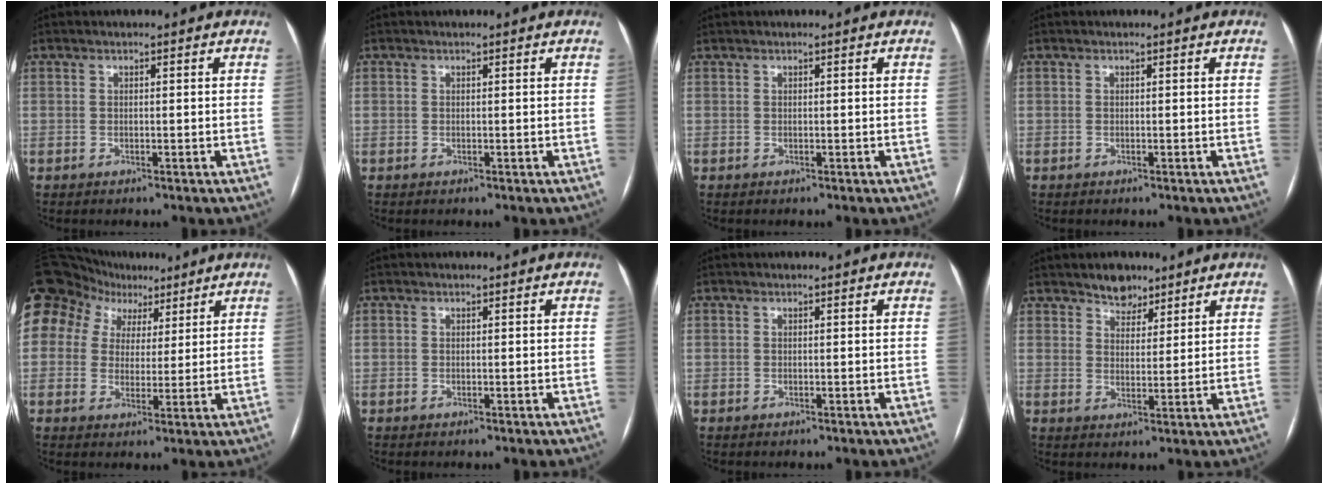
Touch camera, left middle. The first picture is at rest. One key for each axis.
{"total": 0.0}
{"total": 0.0}
{"total": 0.0}
{"total": 19.1, "fx": 10.3, "fy": 14.5, "fz": 6.8, "tx": -0.216, "ty": 0.081, "tz": 0.192}
{"total": 0.0}
{"total": 0.0}
{"total": 4.3, "fx": 3.5, "fy": 2.3, "fz": 1.2, "tx": -0.017, "ty": 0.002, "tz": 0.058}